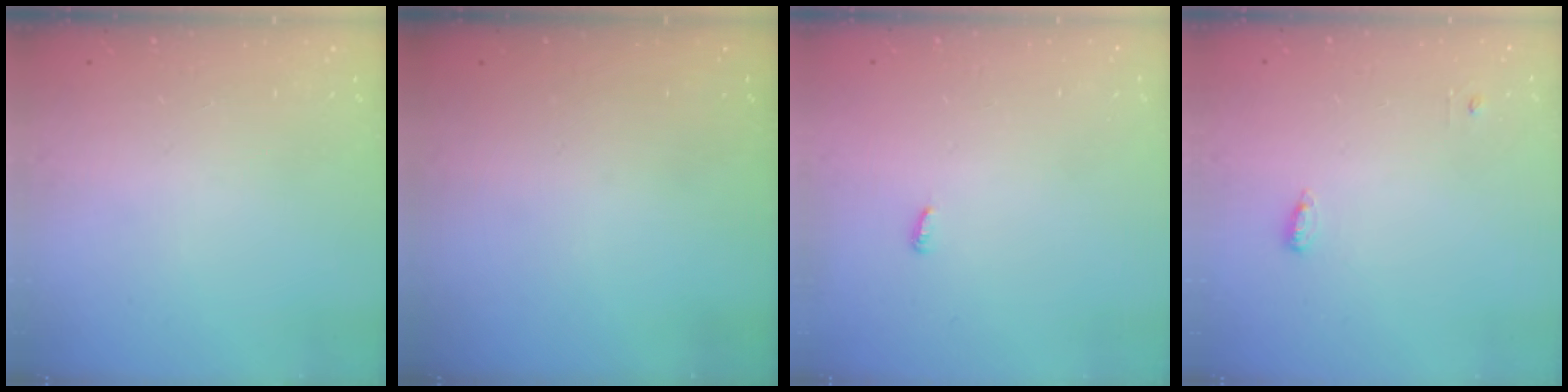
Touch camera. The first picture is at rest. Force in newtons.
{"total": 0.0}
{"total": 2.9, "press": 2.9, "slide": 0.2}
{"total": 3.7, "press": 3.6, "slide": 1.0}